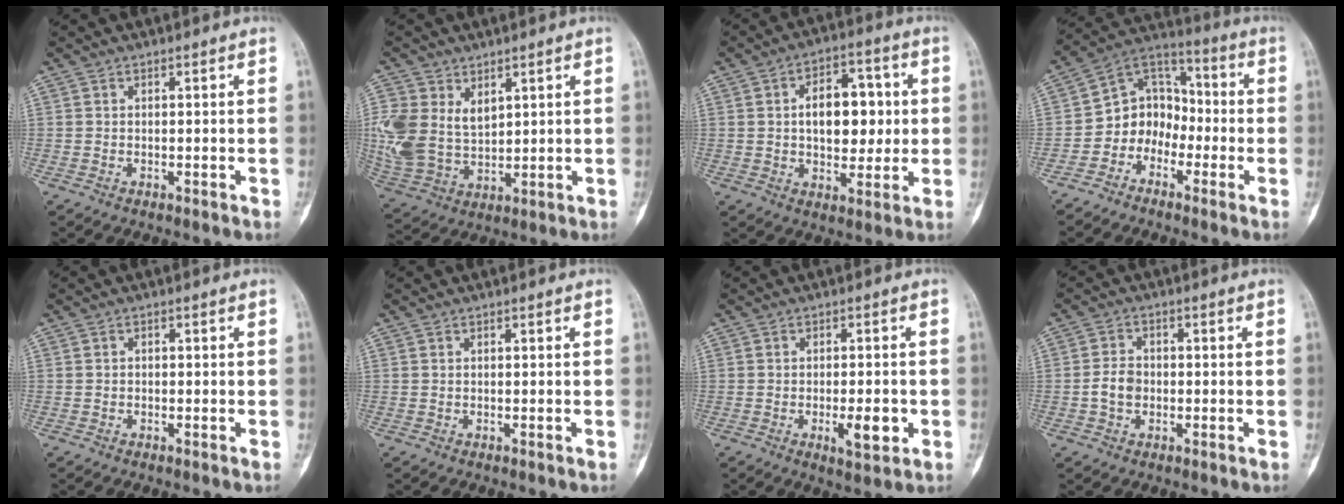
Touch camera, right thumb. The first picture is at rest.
{"total": 13.7, "force": [4.0, 9.7, 8.8], "torque": [-0.196, -0.014, 0.093]}
{"total": 12.8, "force": [1.2, 7.8, 10.0], "torque": [-0.108, 0.014, 0.019]}
{"total": 9.8, "force": [-3.4, 8.3, 4.0], "torque": [-0.030, 0.071, -0.079]}
{"total": 0.6, "force": [-0.1, 0.5, 0.2], "torque": [0.001, 0.003, -0.004]}
{"total": 0.0}
{"total": 5.8, "force": [-1.7, 2.1, 5.1], "torque": [-0.069, -0.005, -0.020]}
{"total": 4.1, "force": [-0.8, 3.1, 2.6], "torque": [-0.043, 0.012, -0.020]}